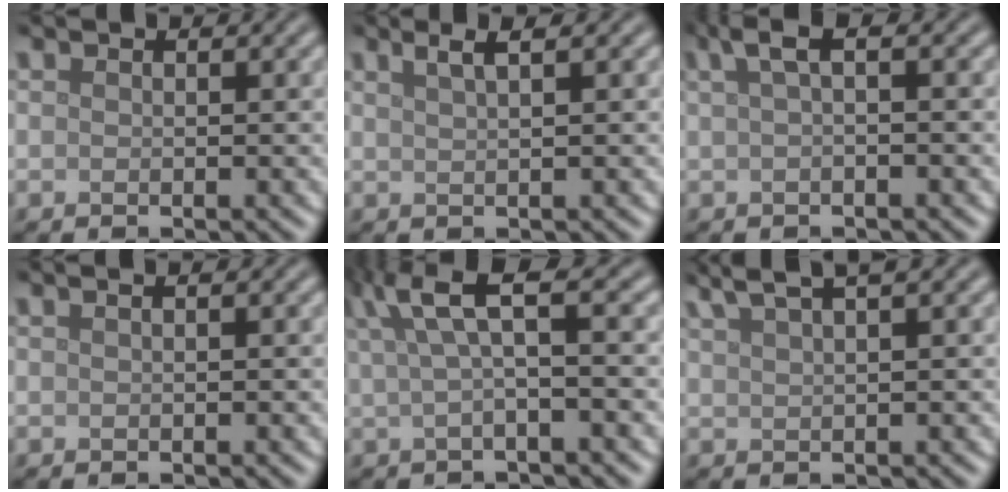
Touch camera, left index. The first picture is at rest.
{"total": 2.6, "force": [1.5, 0.8, 1.9], "torque": [-0.014, 0.006, 0.010]}
{"total": 2.4, "force": [0.8, 0.6, 2.2], "torque": [-0.038, 0.009, 0.012]}
{"total": 0.8, "force": [0.3, 0.3, 0.7], "torque": [-0.009, 0.003, -0.002]}
{"total": 4.5, "force": [1.8, 0.8, 4.0], "torque": [-0.073, 0.017, 0.032]}
{"total": 4.7, "force": [3.5, 0.9, 3.0], "torque": [-0.041, 0.018, 0.049]}